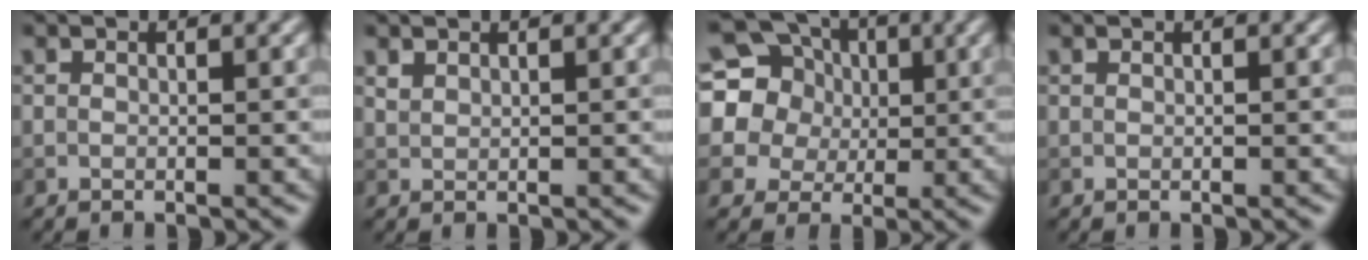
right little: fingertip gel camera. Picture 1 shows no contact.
{"total": 0.7, "force": [0.6, 0.3, 0.2], "torque": [-0.007, 0.000, 0.017]}
{"total": 14.5, "force": [4.4, 12.7, 5.5], "torque": [-0.165, 0.053, 0.061]}
{"total": 0.0}